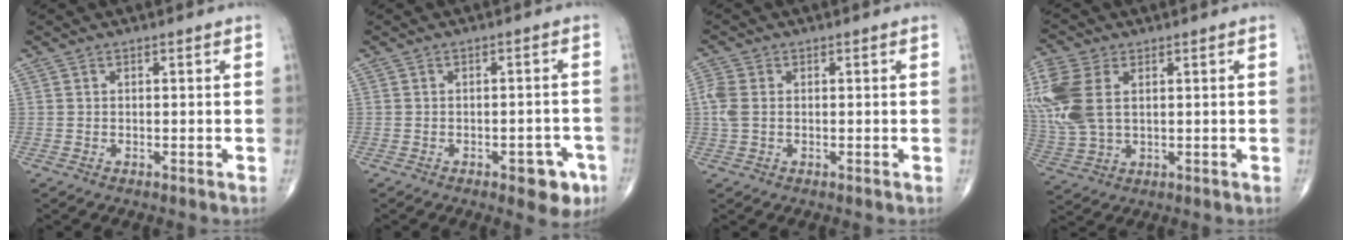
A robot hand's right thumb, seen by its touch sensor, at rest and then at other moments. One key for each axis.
{"total": 6.1, "fx": -3.1, "fy": 2.8, "fz": 4.4, "tx": -0.029, "ty": 0.017, "tz": -0.033}
{"total": 3.7, "fx": 0.1, "fy": 2.4, "fz": 2.8, "tx": -0.090, "ty": 0.005, "tz": -0.001}
{"total": 14.7, "fx": 3.4, "fy": 9.1, "fz": 11.0, "tx": -0.289, "ty": 0.000, "tz": 0.074}